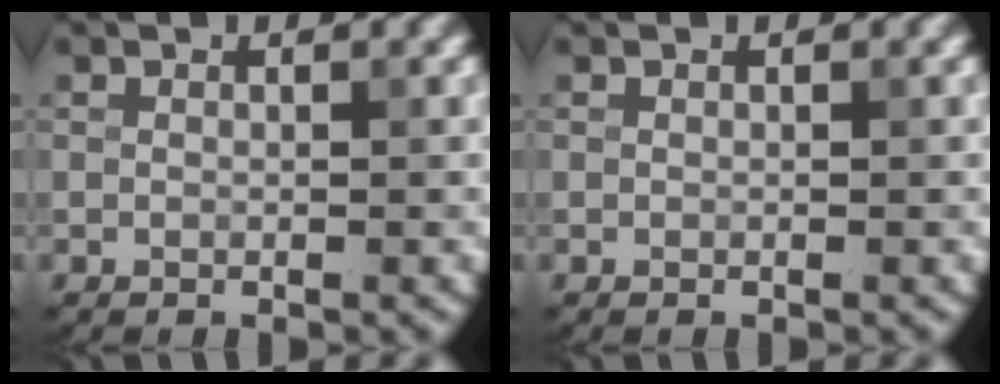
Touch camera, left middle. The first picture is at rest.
{"total": 0.0}